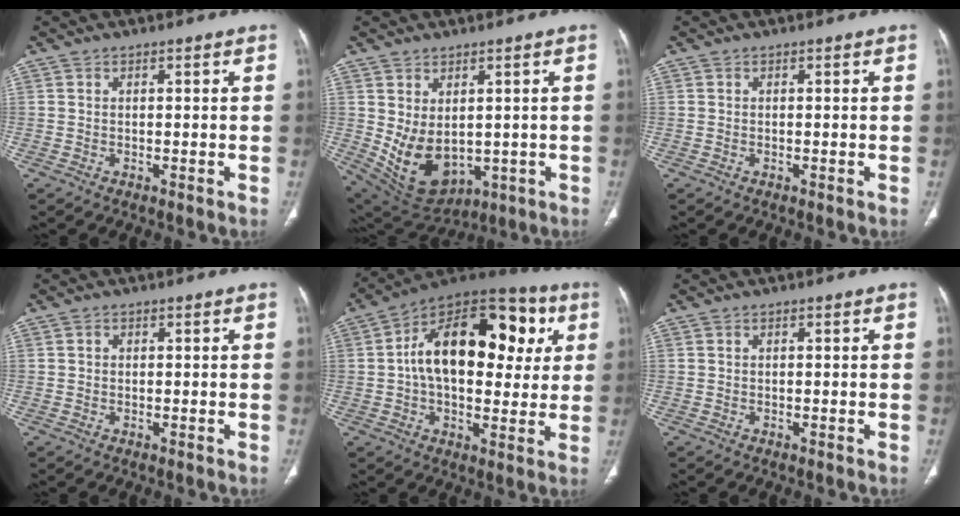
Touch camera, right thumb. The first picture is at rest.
{"total": 11.4, "force": [0.0, 7.6, 8.5], "torque": [-0.133, -0.013, 0.036]}
{"total": 0.0}
{"total": 0.7, "force": [0.1, 0.6, 0.2], "torque": [0.002, 0.001, 0.000]}
{"total": 24.2, "force": [4.4, 14.2, 19.1], "torque": [-0.259, 0.024, 0.054]}
{"total": 0.0}